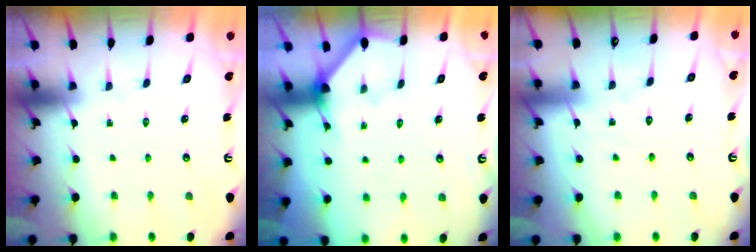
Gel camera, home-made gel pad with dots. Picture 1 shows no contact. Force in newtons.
{"total": 2.6, "press": 2.6, "slide": 0.4}
{"total": 5.5, "press": 5.5, "slide": 0.3}